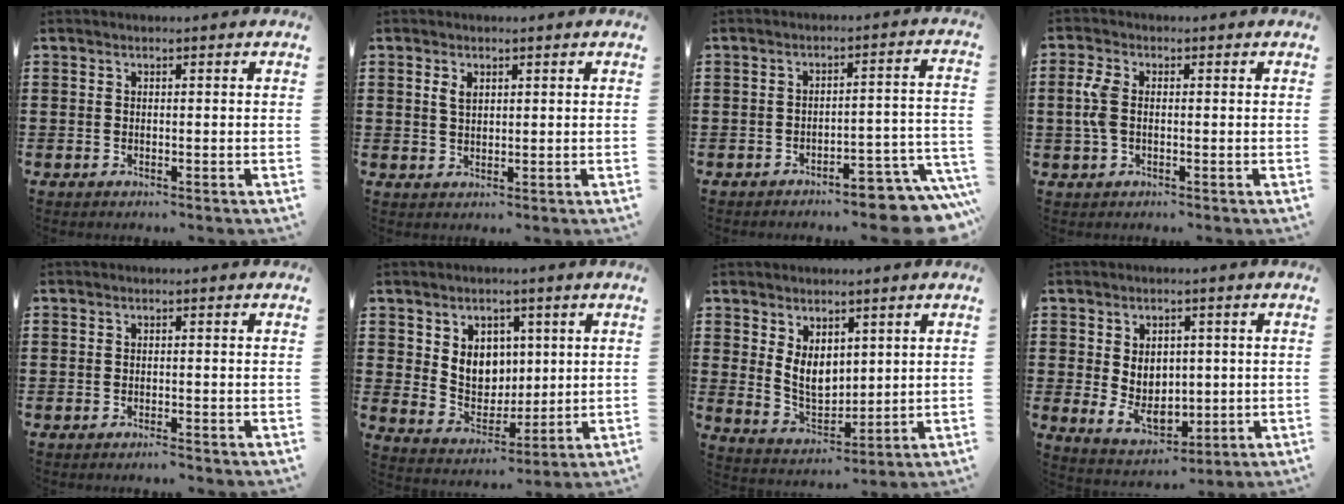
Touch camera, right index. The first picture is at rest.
{"total": 1.9, "force": [0.8, 1.1, 1.3], "torque": [-0.030, 0.004, 0.015]}
{"total": 6.1, "force": [-5.4, 0.7, 2.8], "torque": [-0.040, 0.001, -0.098]}
{"total": 4.2, "force": [0.0, 2.5, 3.4], "torque": [-0.099, -0.003, -0.010]}
{"total": 0.9, "force": [-0.8, 0.0, 0.5], "torque": [-0.010, -0.004, -0.014]}
{"total": 6.2, "force": [2.2, 5.5, 2.1], "torque": [-0.042, -0.001, 0.037]}
{"total": 6.2, "force": [2.1, 4.2, 4.0], "torque": [-0.079, 0.003, 0.042]}
{"total": 6.0, "force": [0.3, 4.6, 3.8], "torque": [-0.049, 0.001, 0.002]}